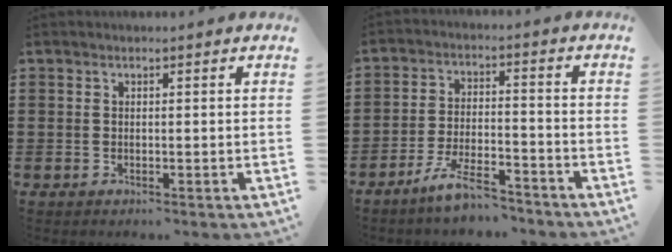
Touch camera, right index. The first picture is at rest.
{"total": 6.8, "force": [-5.9, 0.8, 3.1], "torque": [-0.077, -0.002, -0.117]}